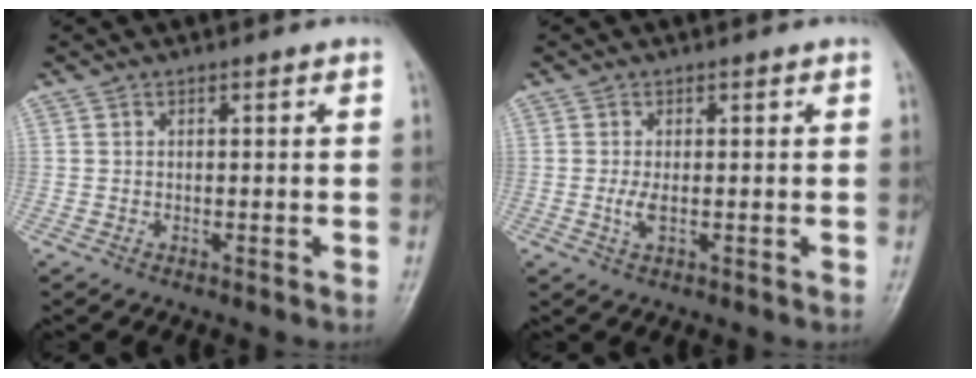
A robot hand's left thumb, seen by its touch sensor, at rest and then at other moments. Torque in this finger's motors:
{"motor_torque": [0.03, 0.04, 0.08, -0.01, 0.00]}